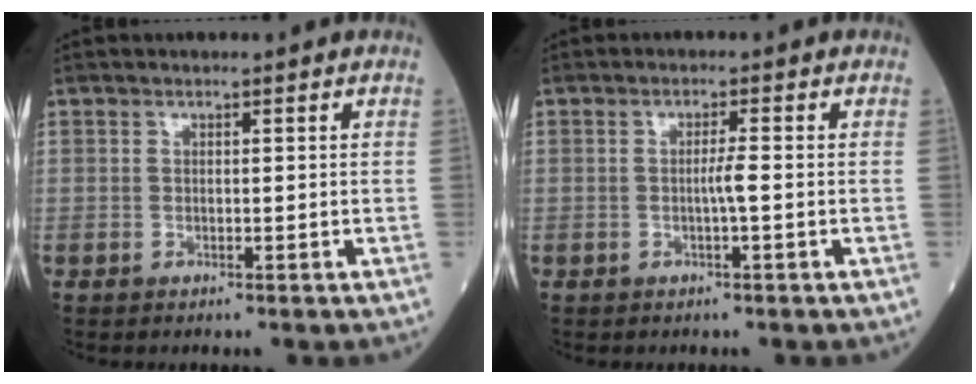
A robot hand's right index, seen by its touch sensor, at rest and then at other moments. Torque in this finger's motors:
{"motor_torque": [0.29, -0.02, 0.24, 0.06]}